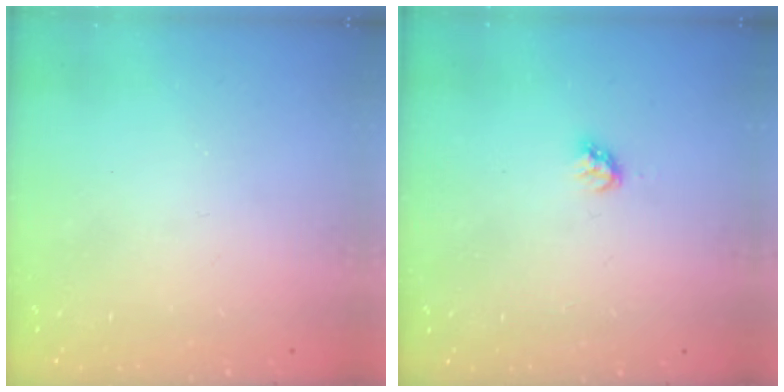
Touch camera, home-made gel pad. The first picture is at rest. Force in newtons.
{"total": 2.8, "press": 2.8, "slide": 0.2}